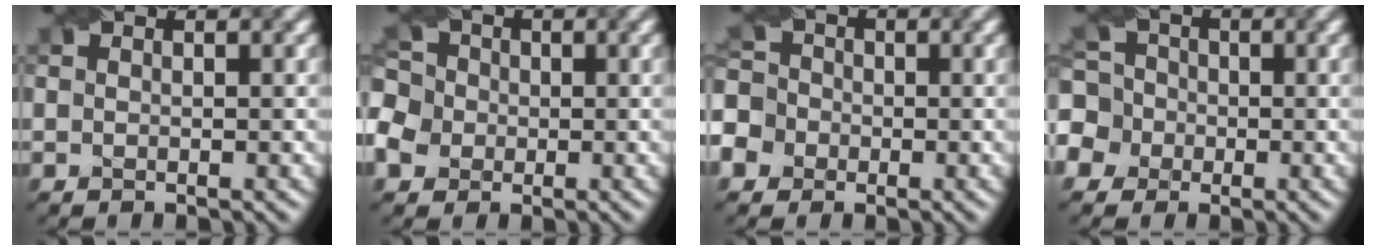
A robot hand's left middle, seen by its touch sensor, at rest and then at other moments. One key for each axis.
{"total": 7.6, "fx": -1.8, "fy": 6.5, "fz": 3.4, "tx": -0.076, "ty": 0.015, "tz": -0.063}
{"total": 8.1, "fx": -3.7, "fy": 6.9, "fz": 2.4, "tx": -0.062, "ty": 0.001, "tz": -0.096}
{"total": 7.0, "fx": -2.0, "fy": 6.5, "fz": 1.9, "tx": -0.048, "ty": 0.013, "tz": -0.067}